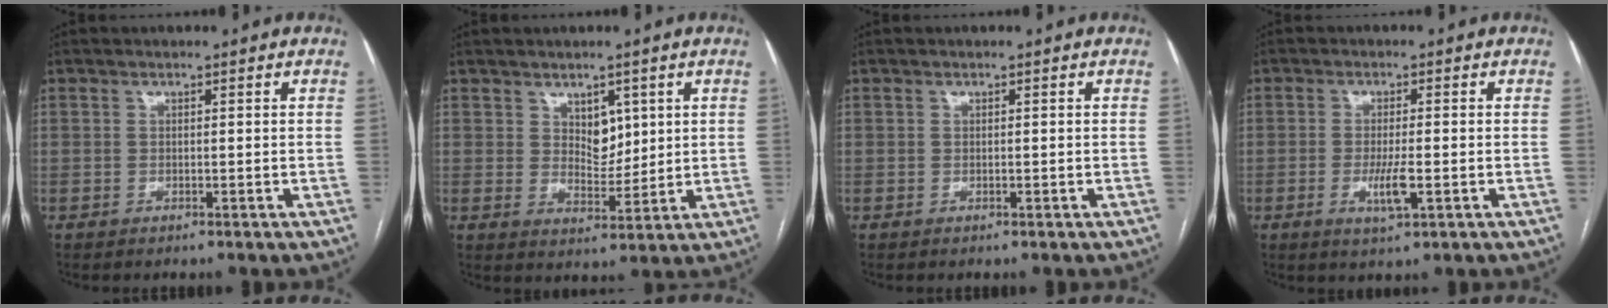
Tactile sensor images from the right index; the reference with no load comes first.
{"total": 4.8, "force": [2.0, 2.9, 3.1], "torque": [-0.047, -0.002, 0.040]}
{"total": 0.0}
{"total": 4.2, "force": [-1.2, 0.5, 4.0], "torque": [-0.079, -0.009, -0.018]}